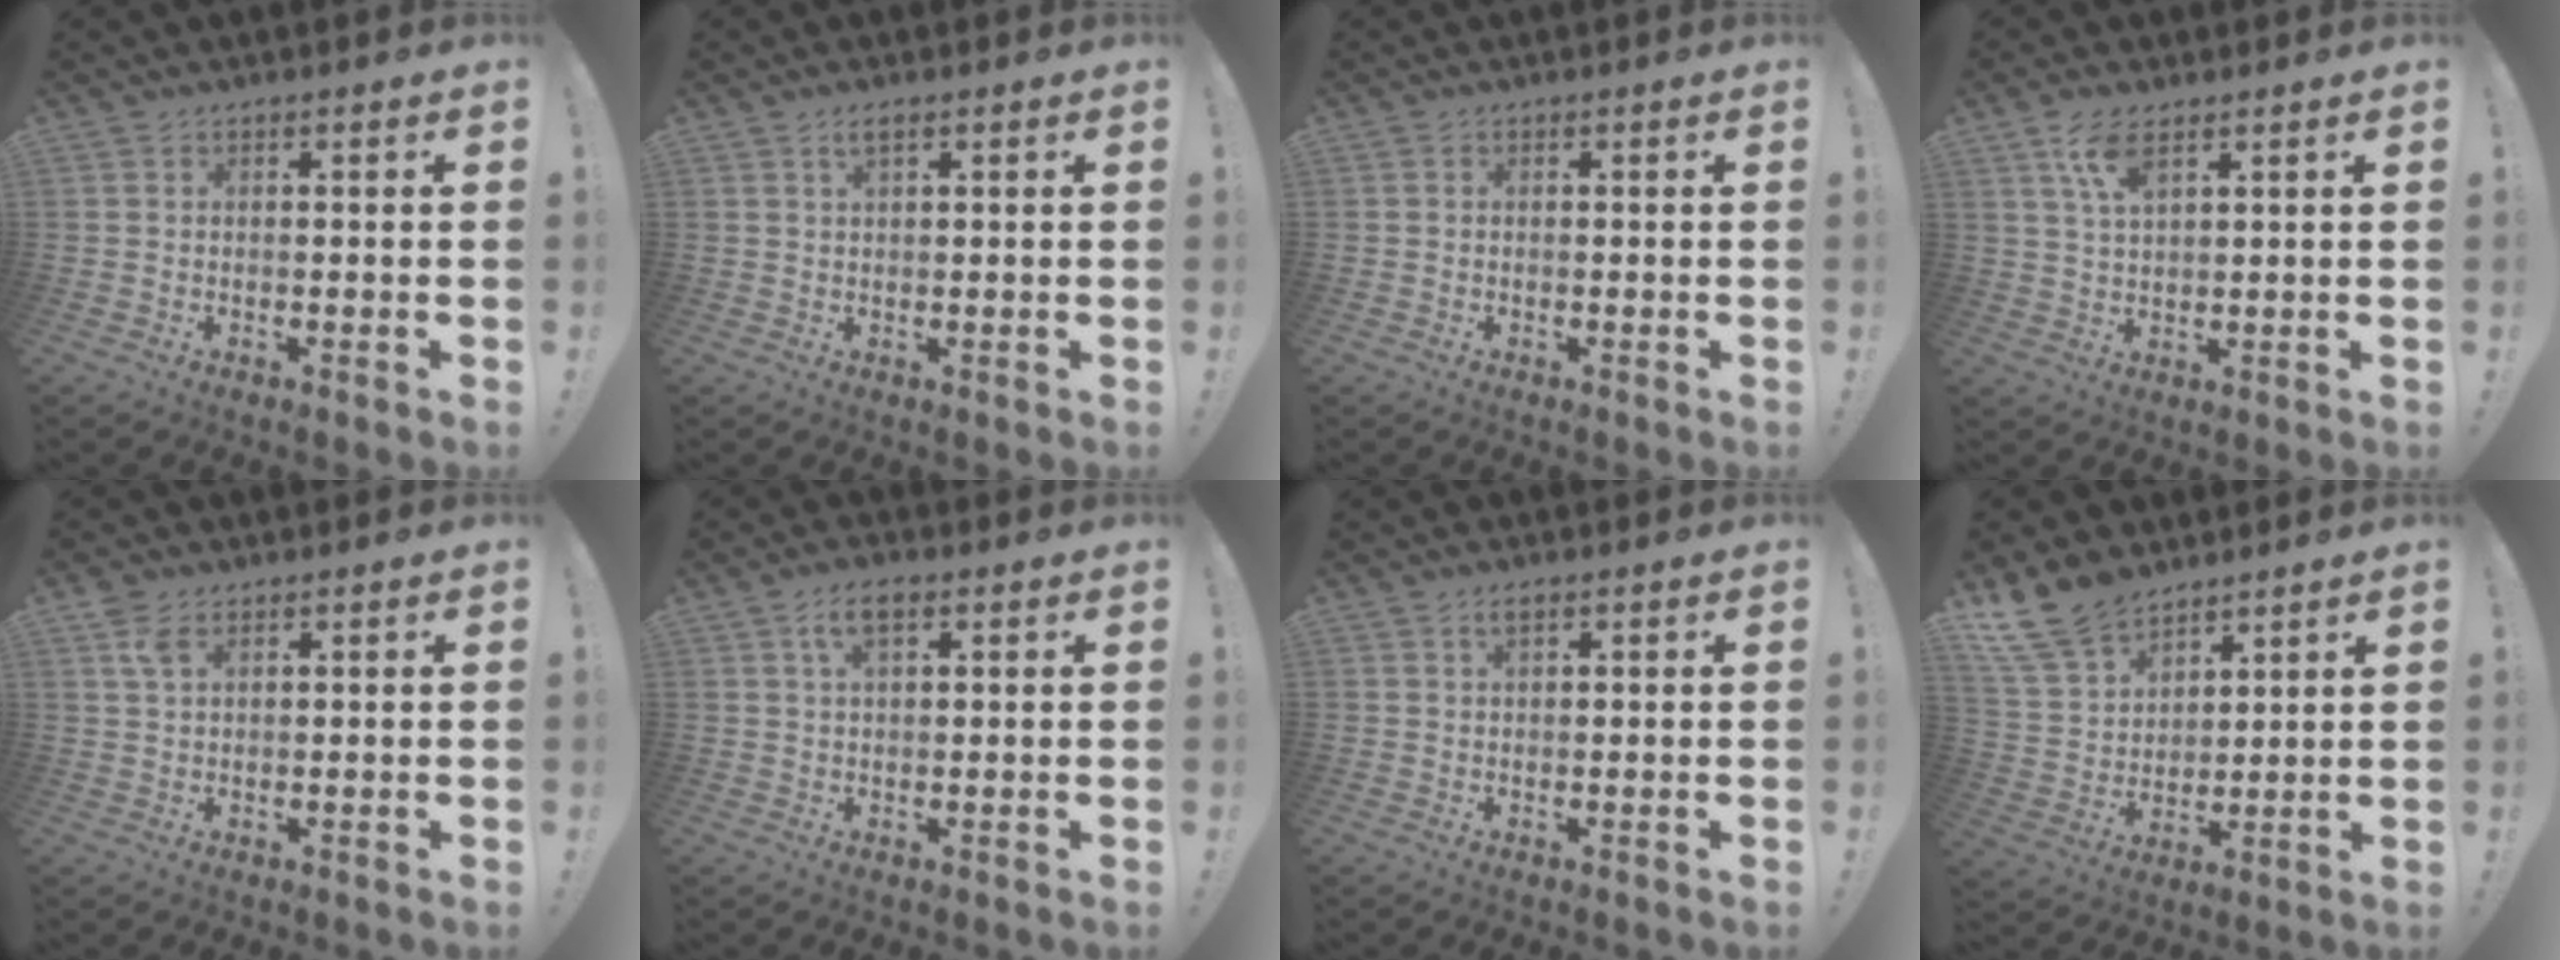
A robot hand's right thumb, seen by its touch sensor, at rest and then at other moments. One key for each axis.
{"total": 2.3, "fx": 1.2, "fy": 0.6, "fz": 1.9, "tx": -0.040, "ty": 0.002, "tz": 0.020}
{"total": 0.0}
{"total": 6.6, "fx": 4.0, "fy": 2.2, "fz": 4.7, "tx": -0.092, "ty": -0.012, "tz": 0.072}
{"total": 4.5, "fx": 2.5, "fy": 2.2, "fz": 3.0, "tx": -0.062, "ty": -0.004, "tz": 0.049}
{"total": 5.2, "fx": 2.1, "fy": 2.3, "fz": 4.1, "tx": -0.075, "ty": 0.003, "tz": 0.037}
{"total": 1.9, "fx": 1.0, "fy": 0.7, "fz": 1.5, "tx": -0.030, "ty": 0.003, "tz": 0.016}
{"total": 13.7, "fx": 10.6, "fy": 7.2, "fz": 4.8, "tx": -0.106, "ty": -0.064, "tz": 0.207}